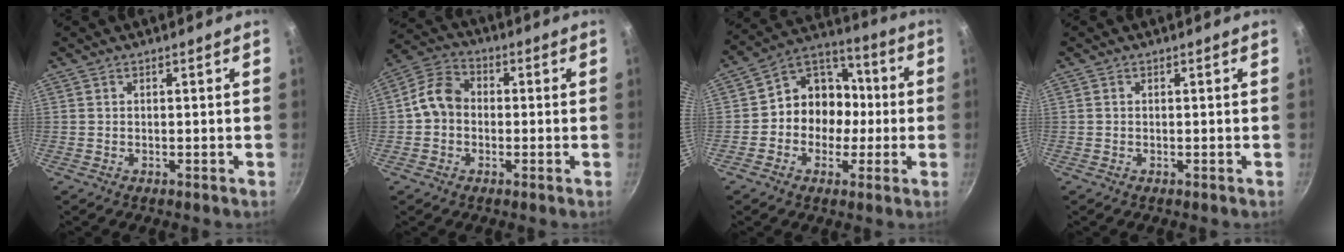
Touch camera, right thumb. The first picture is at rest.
{"total": 7.8, "force": [-0.5, 6.3, 4.5], "torque": [-0.056, 0.023, -0.029]}
{"total": 12.3, "force": [-1.3, 10.6, 6.1], "torque": [-0.038, 0.043, -0.041]}
{"total": 0.0}